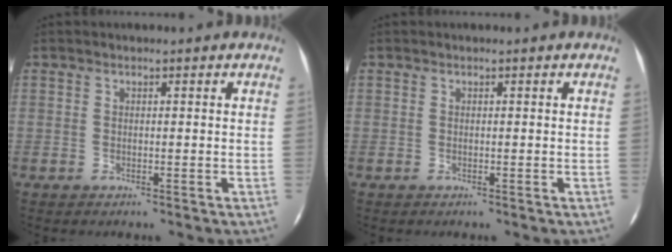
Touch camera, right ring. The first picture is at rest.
{"total": 0.0}